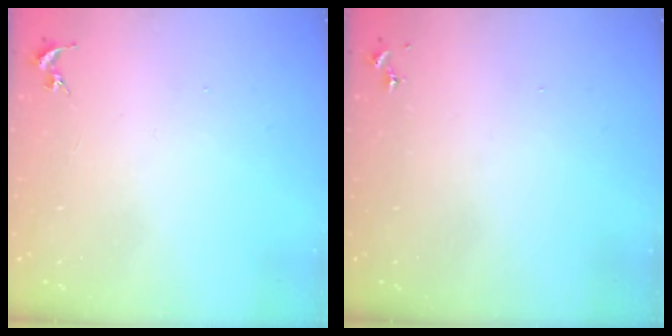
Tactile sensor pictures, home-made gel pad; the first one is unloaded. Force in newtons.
{"total": 0.0}